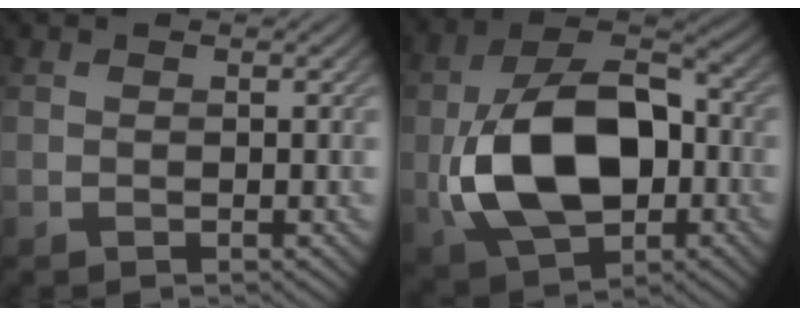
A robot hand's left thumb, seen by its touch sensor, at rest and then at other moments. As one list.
[{"total": 15.1, "force": [-2.5, 9.5, 11.5], "torque": [-0.233, -0.015, -0.048]}]